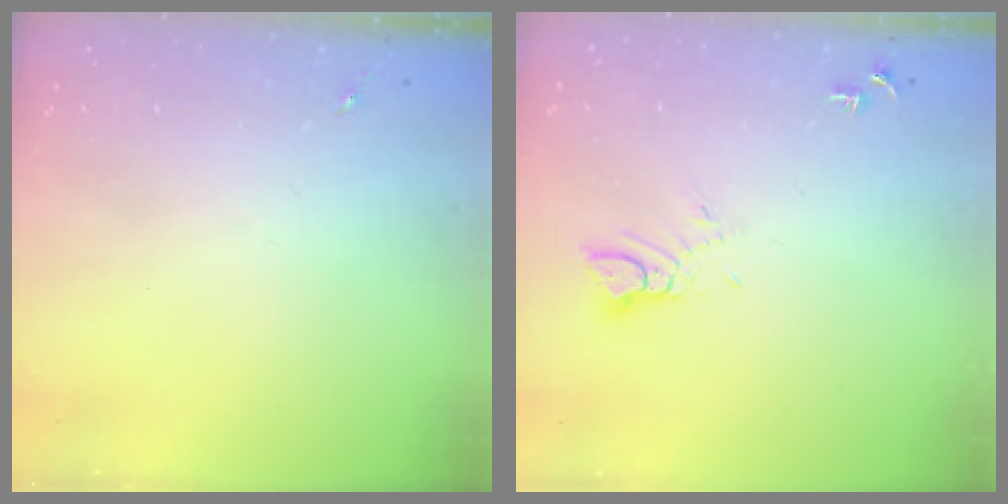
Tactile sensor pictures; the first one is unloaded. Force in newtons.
{"total": 3.8, "press": 3.8, "slide": 0.2}